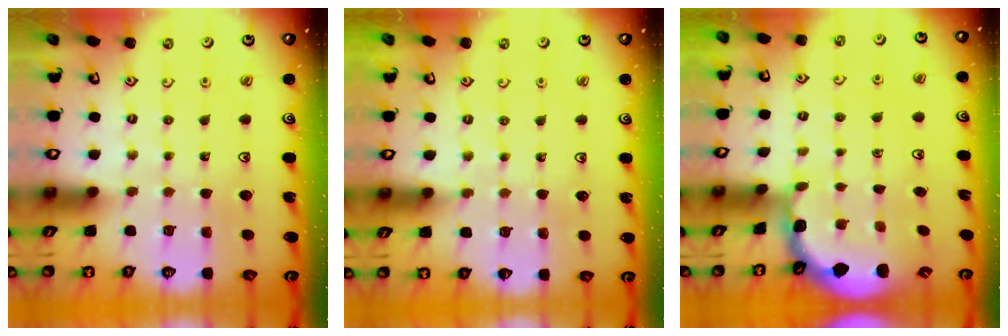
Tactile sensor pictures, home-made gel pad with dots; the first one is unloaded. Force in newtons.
{"total": 3.6, "press": 3.5, "slide": 0.6}
{"total": 1.7, "press": 1.6, "slide": 0.5}